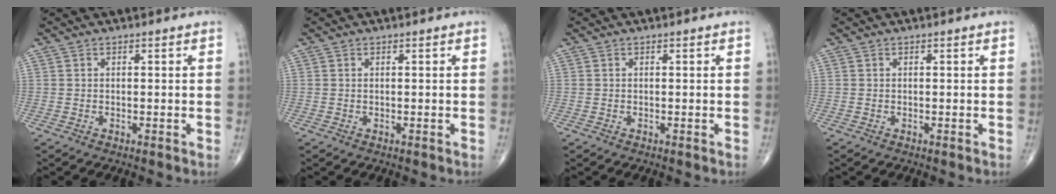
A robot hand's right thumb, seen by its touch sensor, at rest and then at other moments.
{"total": 0.0}
{"total": 0.0}
{"total": 0.0}